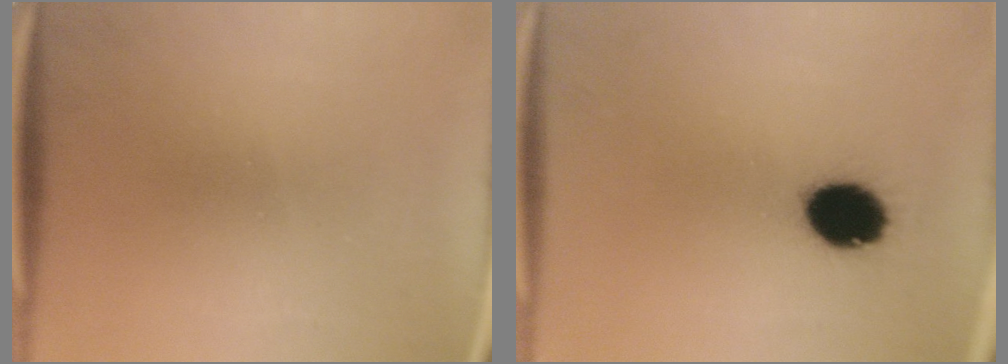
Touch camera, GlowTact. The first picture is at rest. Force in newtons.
{"total": 11.7}